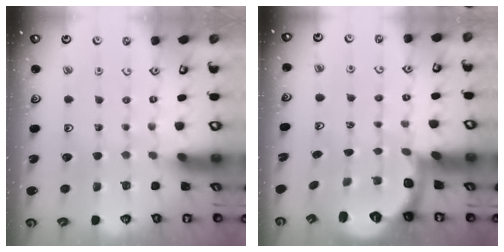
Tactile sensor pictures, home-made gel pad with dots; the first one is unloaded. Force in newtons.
{"total": 2.6, "press": 1.5, "slide": 2.2}